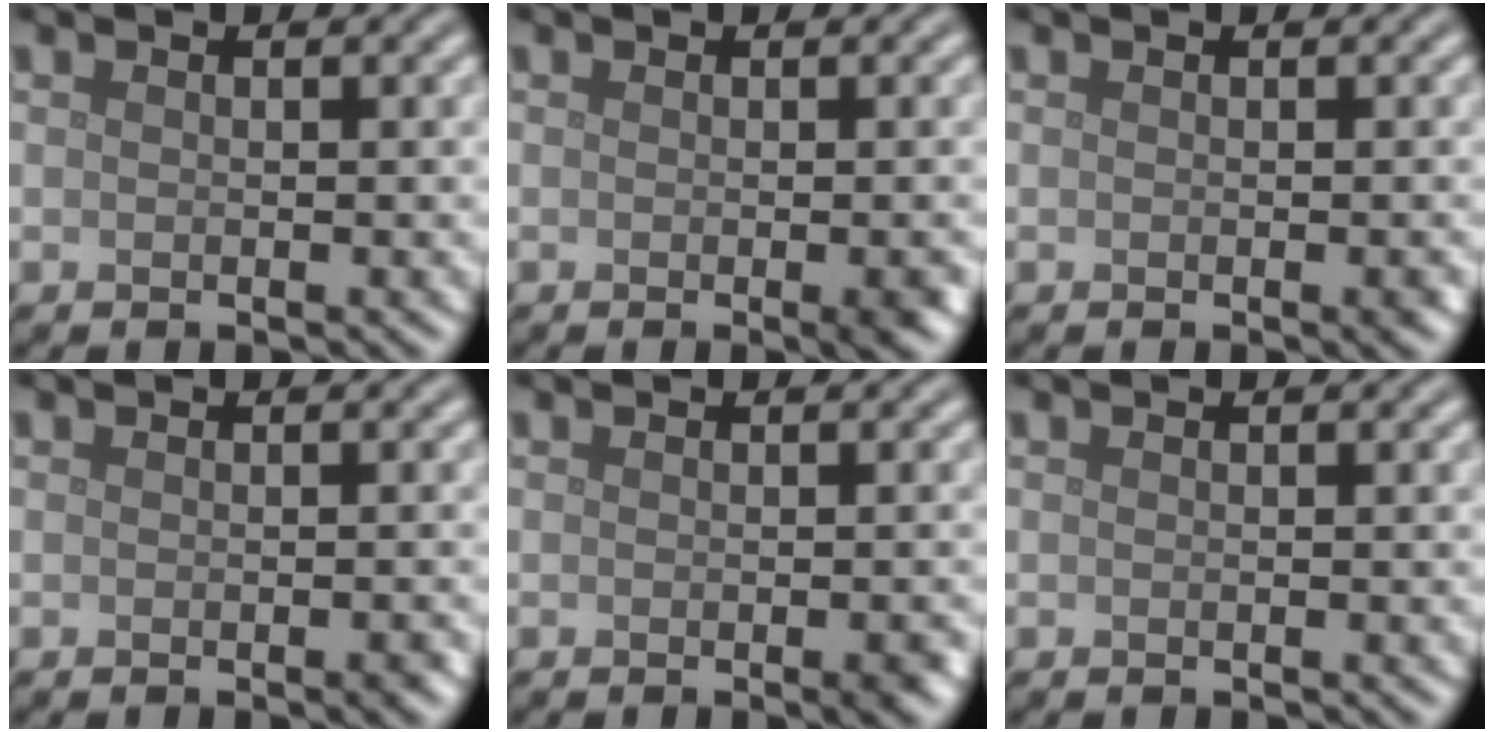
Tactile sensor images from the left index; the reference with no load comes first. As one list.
[{"total": 1.7, "force": [-0.4, 0.3, 1.6], "torque": [-0.017, -0.002, -0.005]}, {"total": 0.7, "force": [-0.2, 0.1, 0.6], "torque": [-0.008, 0.000, -0.002]}, {"total": 0.8, "force": [-0.4, 0.1, 0.7], "torque": [-0.009, 0.000, -0.004]}, {"total": 1.2, "force": [-0.4, 0.2, 1.1], "torque": [-0.013, -0.001, -0.006]}, {"total": 0.0}]